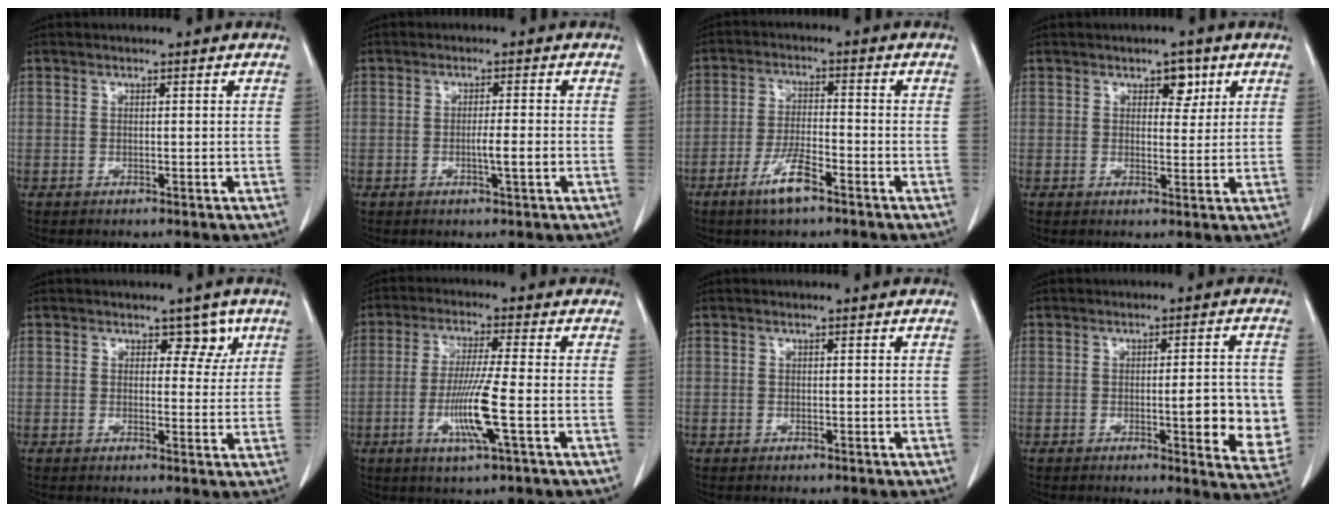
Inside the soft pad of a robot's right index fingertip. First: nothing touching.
{"total": 2.8, "force": [-0.8, -0.2, 2.6], "torque": [-0.047, -0.003, -0.013]}
{"total": 6.2, "force": [-3.9, 0.9, 4.7], "torque": [-0.098, -0.005, -0.071]}
{"total": 3.1, "force": [1.7, 1.8, 2.0], "torque": [-0.021, 0.002, 0.023]}
{"total": 3.4, "force": [1.8, 2.1, 2.0], "torque": [-0.012, 0.004, 0.021]}
{"total": 8.6, "force": [-2.4, -0.8, 8.2], "torque": [-0.163, -0.015, -0.047]}
{"total": 0.0}
{"total": 8.8, "force": [-1.2, 1.9, 8.5], "torque": [-0.097, -0.007, -0.013]}